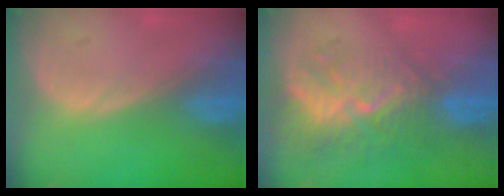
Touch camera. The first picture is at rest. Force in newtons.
{"total": 9.6, "press": 8.5, "slide": 4.4}